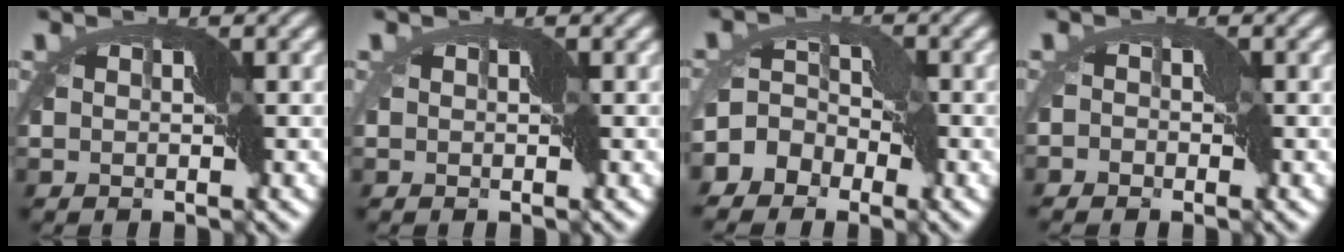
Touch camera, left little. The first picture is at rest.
{"total": 0.0}
{"total": 5.3, "force": [-2.5, 4.1, 2.2], "torque": [-0.027, 0.008, -0.064]}
{"total": 1.9, "force": [-1.4, 1.3, 0.2], "torque": [0.004, 0.010, -0.028]}